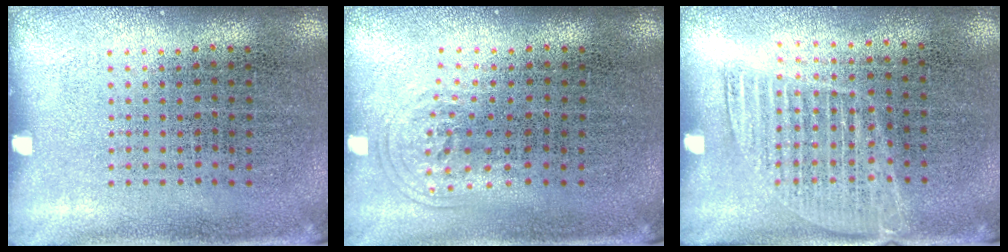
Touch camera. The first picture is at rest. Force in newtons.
{"total": 0.9, "press": 0.7, "slide": 0.6}
{"total": 1.3, "press": 1.2, "slide": 0.6}